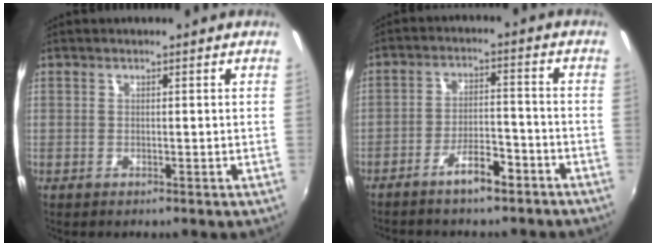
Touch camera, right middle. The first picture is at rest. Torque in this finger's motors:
{"motor_torque": [1.07, -1.07, 0.13, 0.12]}